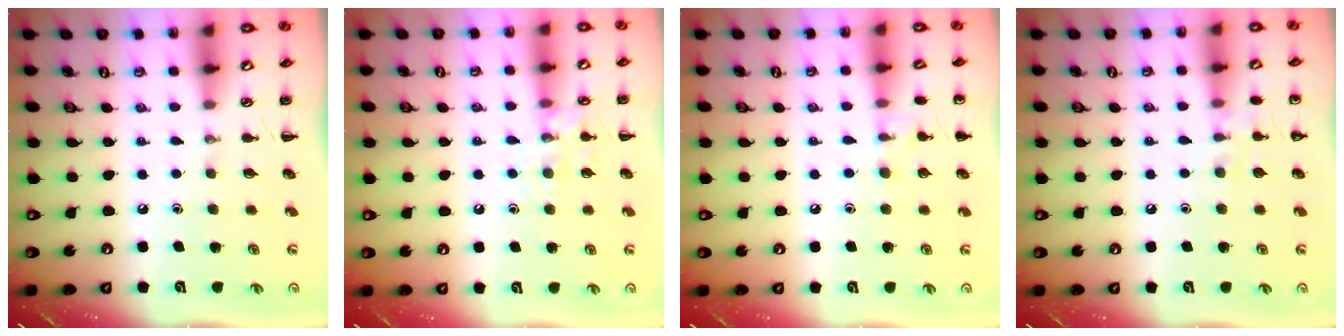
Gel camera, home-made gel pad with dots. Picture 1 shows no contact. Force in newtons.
{"total": 8.6, "press": 8.6, "slide": 0.8}
{"total": 6.7, "press": 6.5, "slide": 1.8}
{"total": 7.1, "press": 6.9, "slide": 1.9}